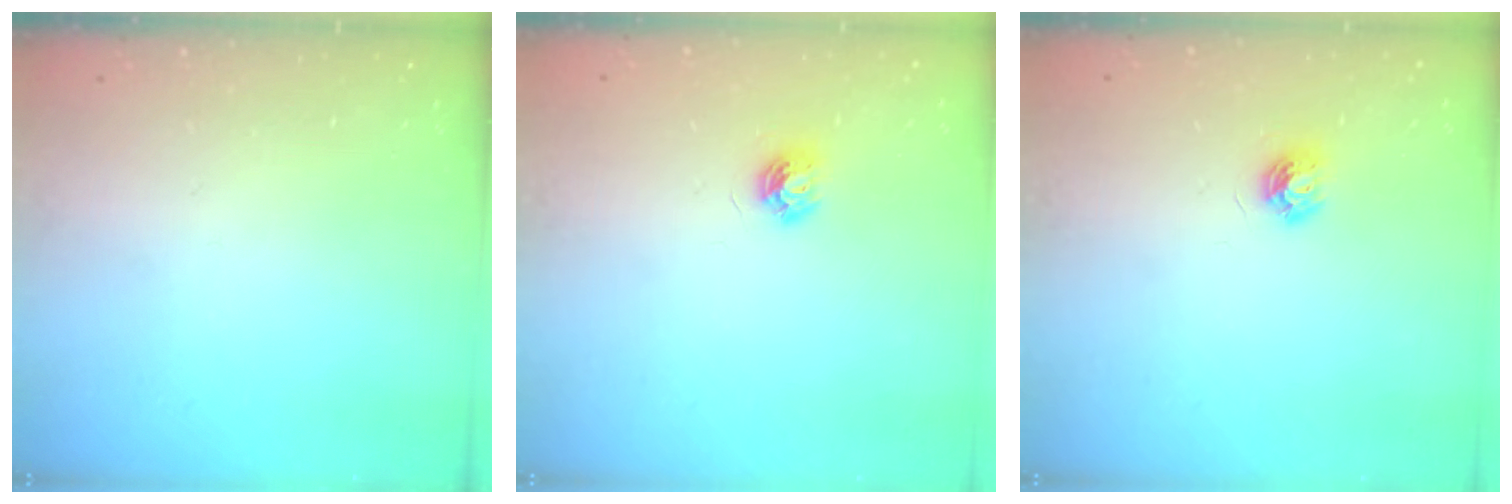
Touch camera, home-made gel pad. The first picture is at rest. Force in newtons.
{"total": 5.9, "press": 5.9, "slide": 0.5}
{"total": 5.9, "press": 5.9, "slide": 0.5}